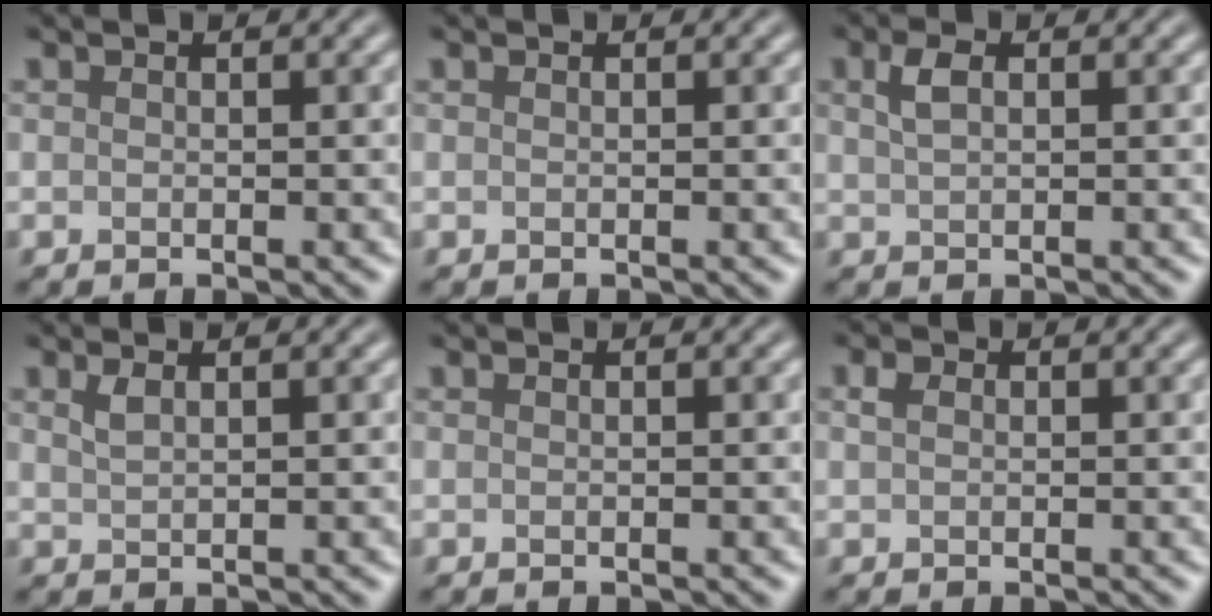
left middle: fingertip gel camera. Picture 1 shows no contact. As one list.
[{"total": 0.0}, {"total": 1.9, "force": [0.8, 1.0, 1.4], "torque": [-0.033, 0.005, 0.015]}, {"total": 1.2, "force": [0.8, 0.4, 0.8], "torque": [-0.020, 0.002, 0.017]}, {"total": 0.0}, {"total": 1.1, "force": [0.4, 0.8, 0.7], "torque": [-0.013, 0.004, 0.004]}]